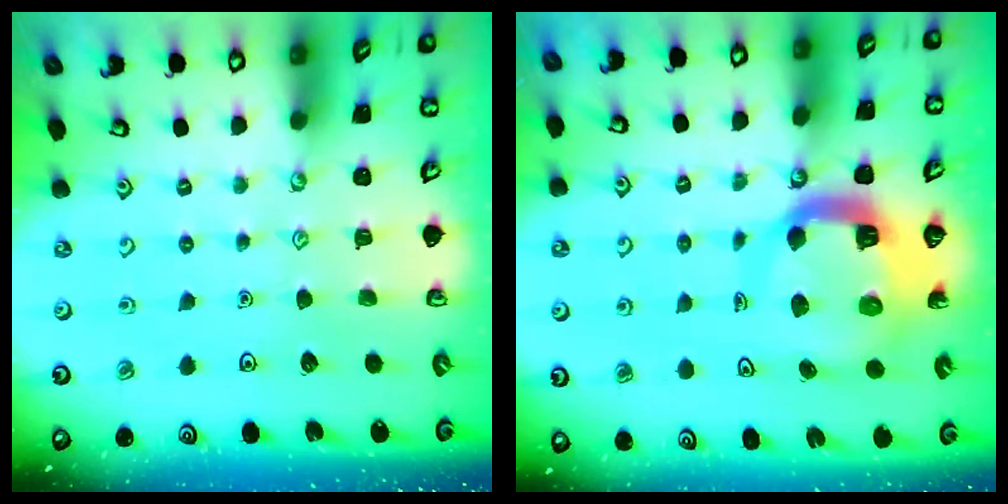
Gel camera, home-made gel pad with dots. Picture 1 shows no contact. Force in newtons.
{"total": 11.3, "press": 11.2, "slide": 1.5}